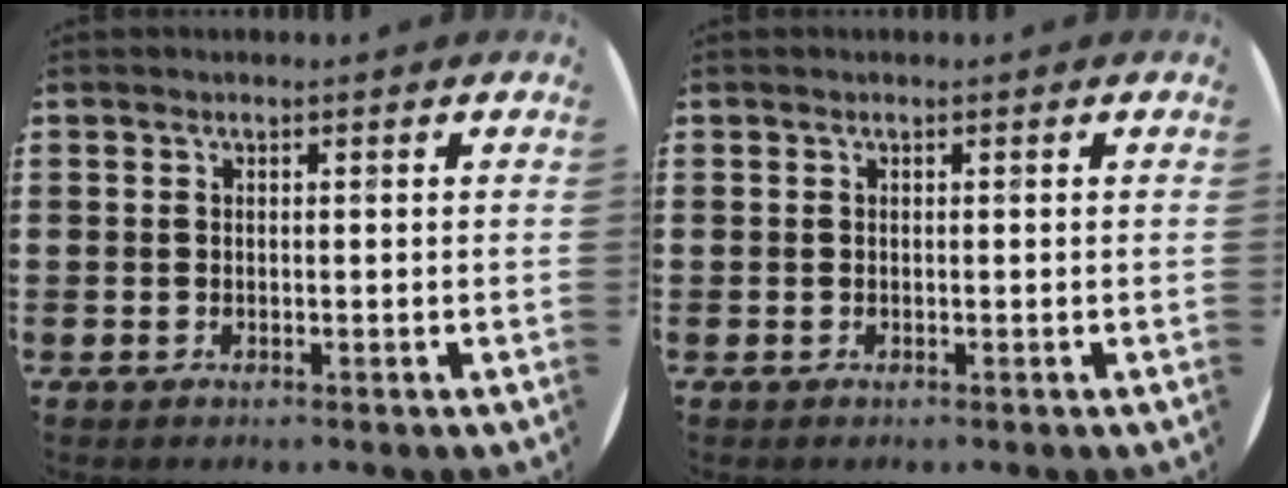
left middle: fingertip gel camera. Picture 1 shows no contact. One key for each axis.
{"total": 0.0}